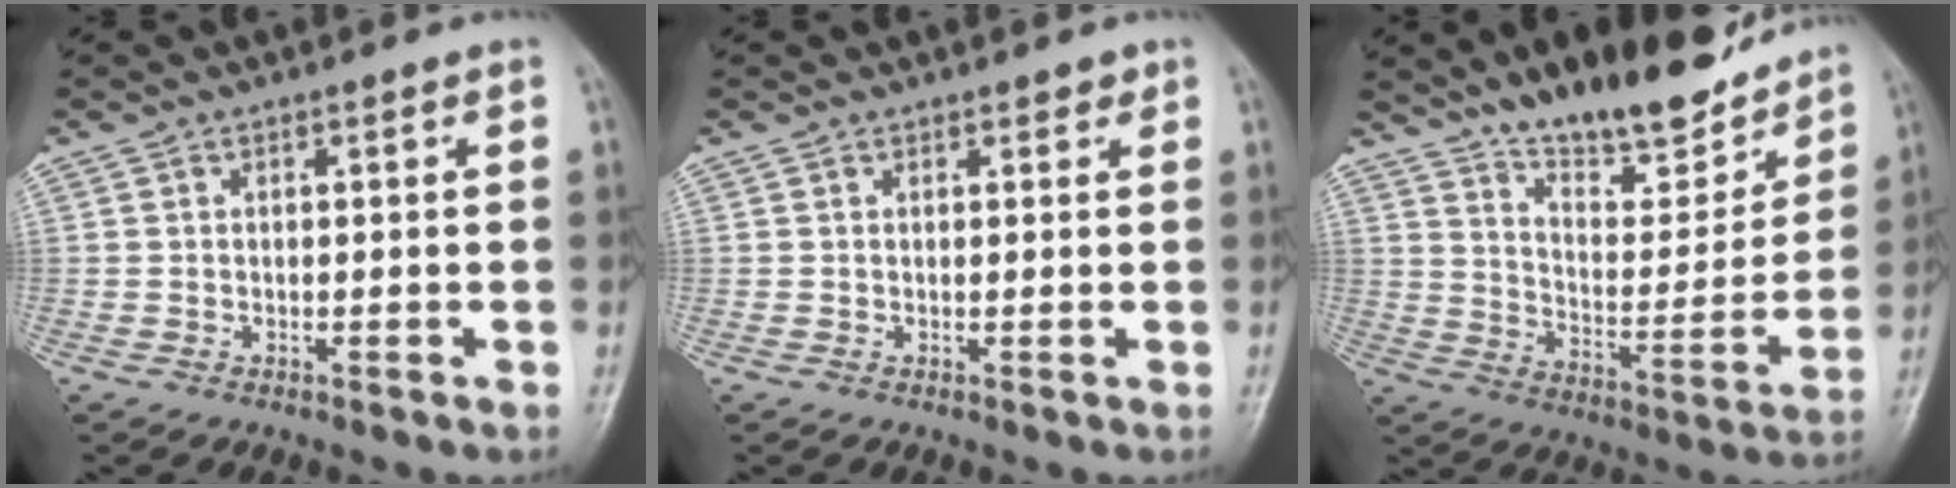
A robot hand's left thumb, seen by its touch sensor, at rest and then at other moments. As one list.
[{"total": 1.4, "force": [1.0, 0.8, 0.7], "torque": [0.003, -0.004, 0.009]}, {"total": 18.8, "force": [14.7, 6.2, 9.8], "torque": [-0.105, -0.091, 0.237]}]